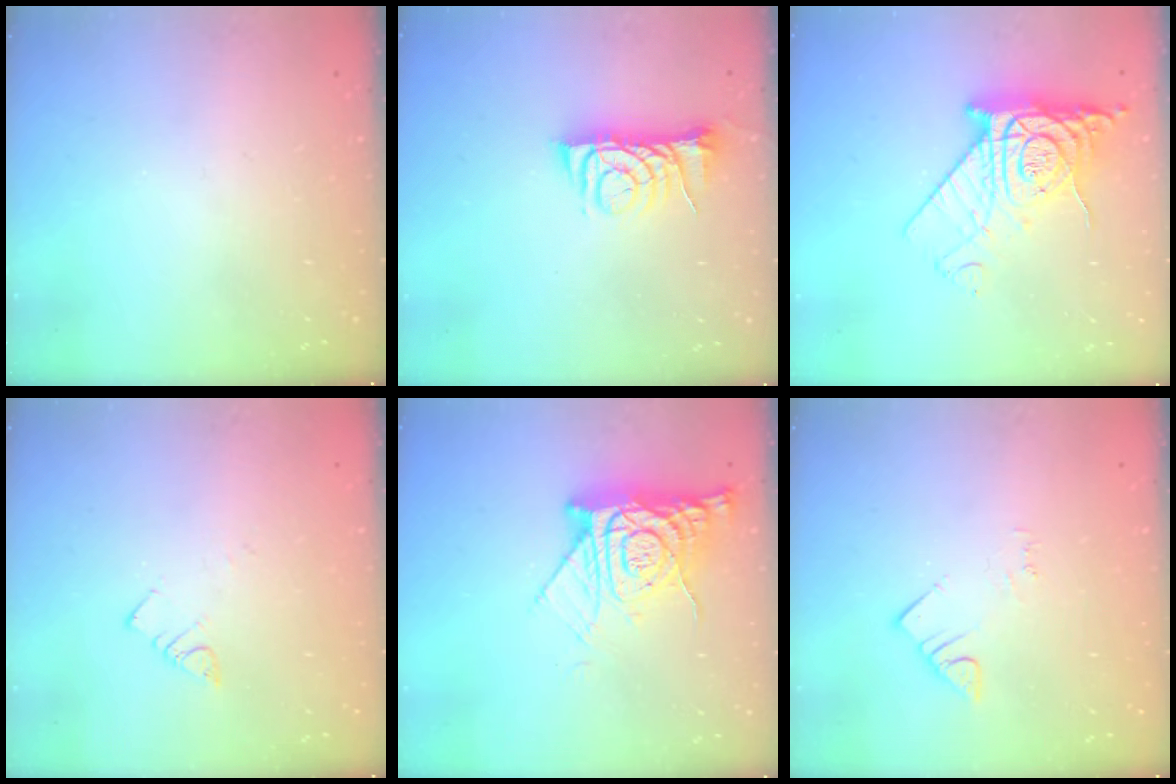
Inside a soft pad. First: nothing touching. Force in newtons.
{"total": 9.2, "press": 9.2, "slide": 1.1}
{"total": 14.8, "press": 14.7, "slide": 1.6}
{"total": 3.9, "press": 3.8, "slide": 0.5}
{"total": 13.2, "press": 13.2, "slide": 1.2}
{"total": 2.5, "press": 2.4, "slide": 0.4}